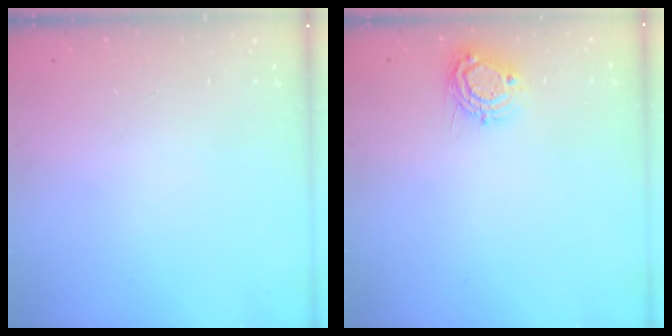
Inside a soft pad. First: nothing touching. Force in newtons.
{"total": 7.9, "press": 7.9, "slide": 0.7}